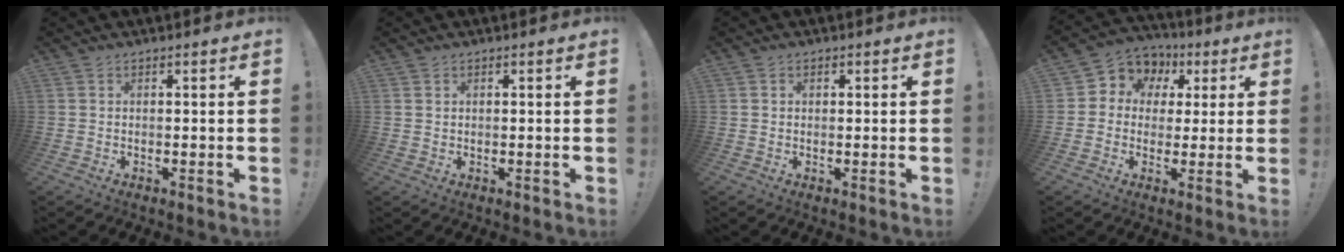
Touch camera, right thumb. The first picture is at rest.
{"total": 0.9, "force": [0.6, 0.7, 0.2], "torque": [0.004, -0.003, 0.011]}
{"total": 0.9, "force": [0.3, 0.8, 0.2], "torque": [0.004, 0.000, 0.004]}
{"total": 7.2, "force": [1.1, 6.8, 2.3], "torque": [-0.026, -0.009, 0.025]}